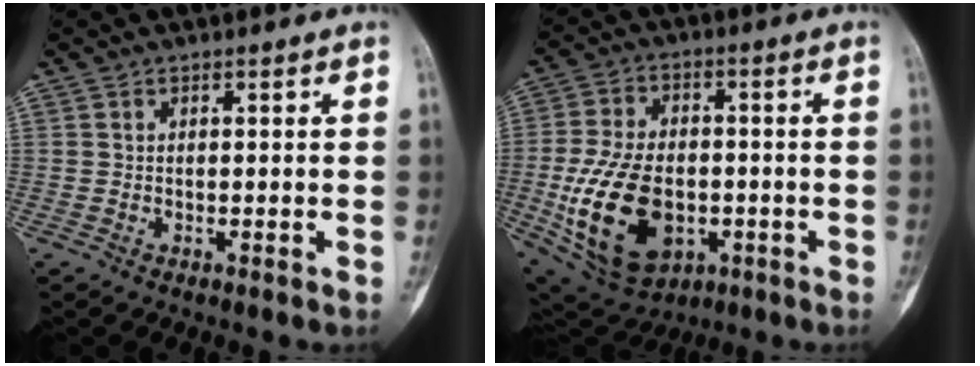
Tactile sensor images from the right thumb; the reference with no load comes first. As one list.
[{"total": 19.2, "force": [-4.3, 12.1, 14.3], "torque": [-0.252, 0.004, -0.053]}]